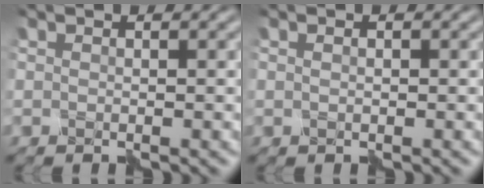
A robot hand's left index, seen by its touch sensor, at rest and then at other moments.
{"total": 0.7, "force": [0.1, 0.3, 0.6], "torque": [-0.010, -0.003, 0.006]}